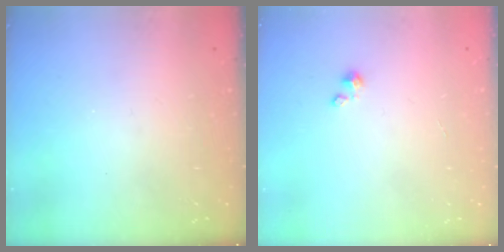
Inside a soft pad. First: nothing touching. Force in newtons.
{"total": 1.4, "press": 1.3, "slide": 0.3}